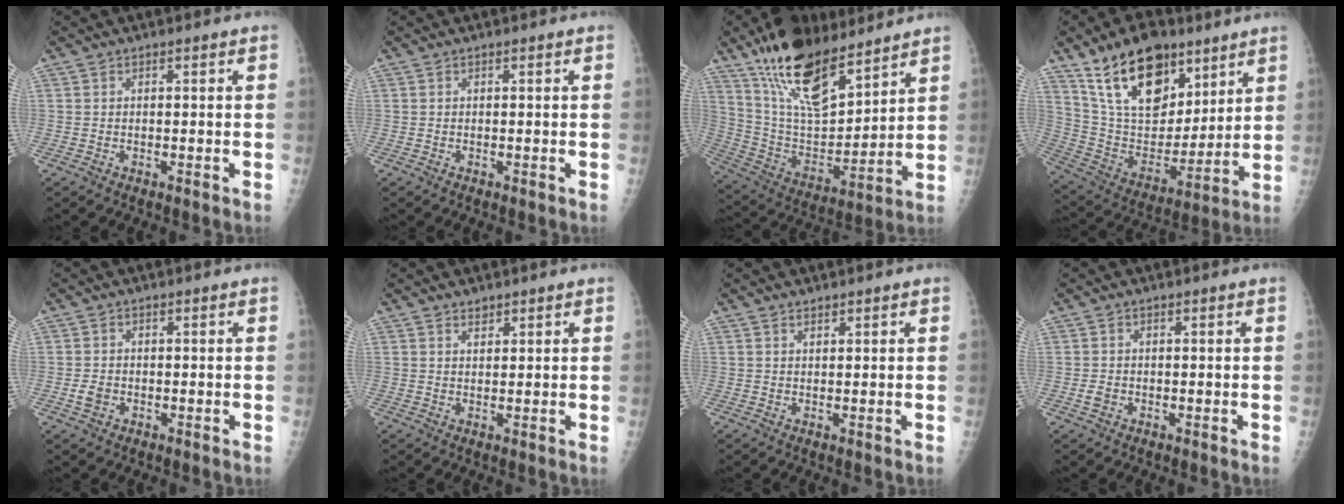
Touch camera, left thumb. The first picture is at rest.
{"total": 0.0}
{"total": 20.8, "force": [14.6, 7.8, 12.5], "torque": [-0.185, -0.070, 0.271]}
{"total": 21.7, "force": [13.5, 11.9, 12.2], "torque": [-0.170, -0.055, 0.249]}
{"total": 2.3, "force": [-0.6, 1.8, 1.3], "torque": [-0.020, 0.002, -0.009]}
{"total": 1.6, "force": [1.3, 0.9, 0.5], "torque": [0.001, -0.009, 0.020]}
{"total": 1.0, "force": [0.8, 0.5, 0.3], "torque": [0.000, -0.006, 0.012]}
{"total": 1.6, "force": [-0.4, 1.3, 0.9], "torque": [-0.014, 0.001, -0.005]}